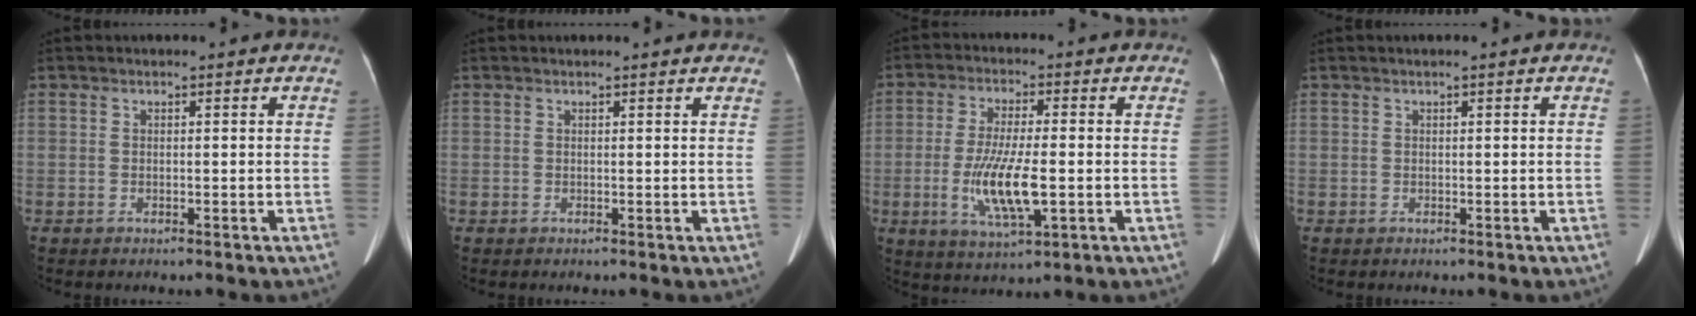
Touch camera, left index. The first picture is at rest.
{"total": 4.6, "force": [4.3, 0.7, 1.4], "torque": [-0.017, 0.011, 0.031]}
{"total": 9.7, "force": [-1.9, 1.9, 9.4], "torque": [-0.190, -0.015, -0.032]}
{"total": 0.0}